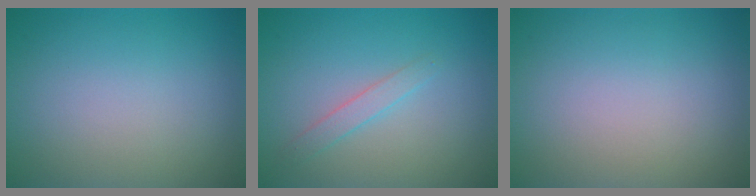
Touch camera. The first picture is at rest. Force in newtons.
{"total": 1.4, "press": 1.4, "slide": 0.1}
{"total": 0.0}